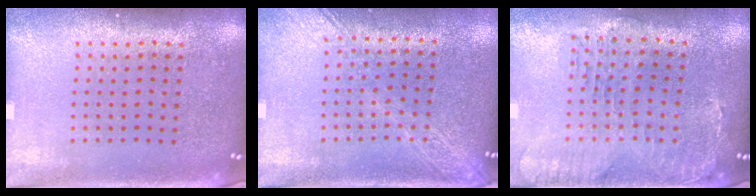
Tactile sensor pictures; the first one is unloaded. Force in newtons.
{"total": 1.9, "press": 1.7, "slide": 1.0}
{"total": 0.6, "press": 0.5, "slide": 0.3}